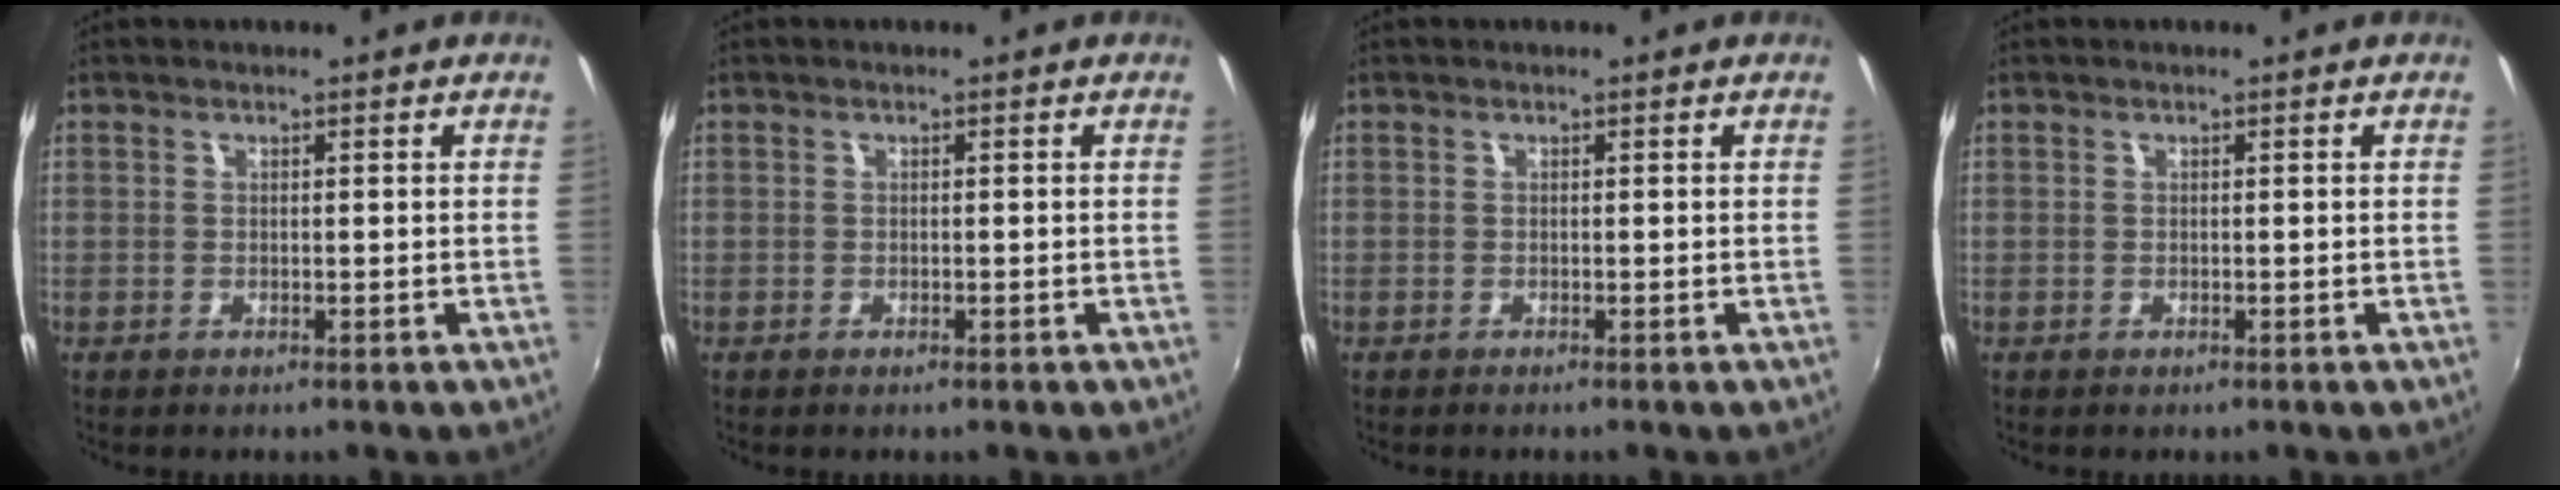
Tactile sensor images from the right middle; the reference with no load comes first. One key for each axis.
{"total": 0.6, "fx": -0.4, "fy": 0.3, "fz": 0.3, "tx": -0.005, "ty": -0.003, "tz": -0.007}
{"total": 0.0}
{"total": 0.0}